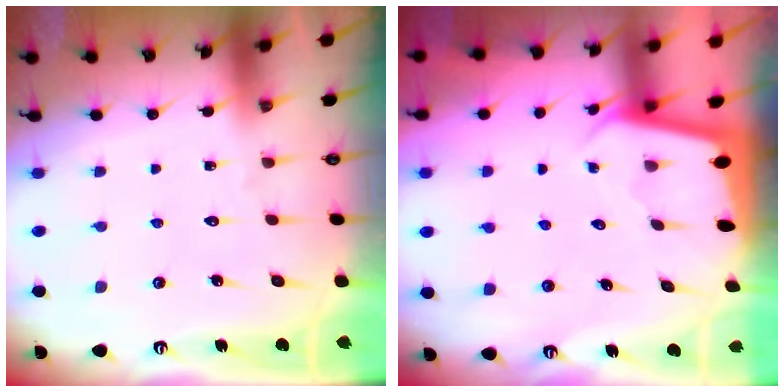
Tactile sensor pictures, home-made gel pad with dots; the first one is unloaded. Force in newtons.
{"total": 1.9, "press": 1.9, "slide": 0.1}